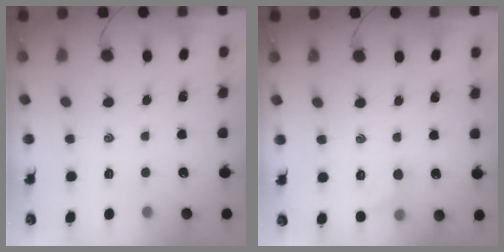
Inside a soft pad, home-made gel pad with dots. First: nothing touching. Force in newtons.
{"total": 5.8, "press": 5.5, "slide": 1.8}